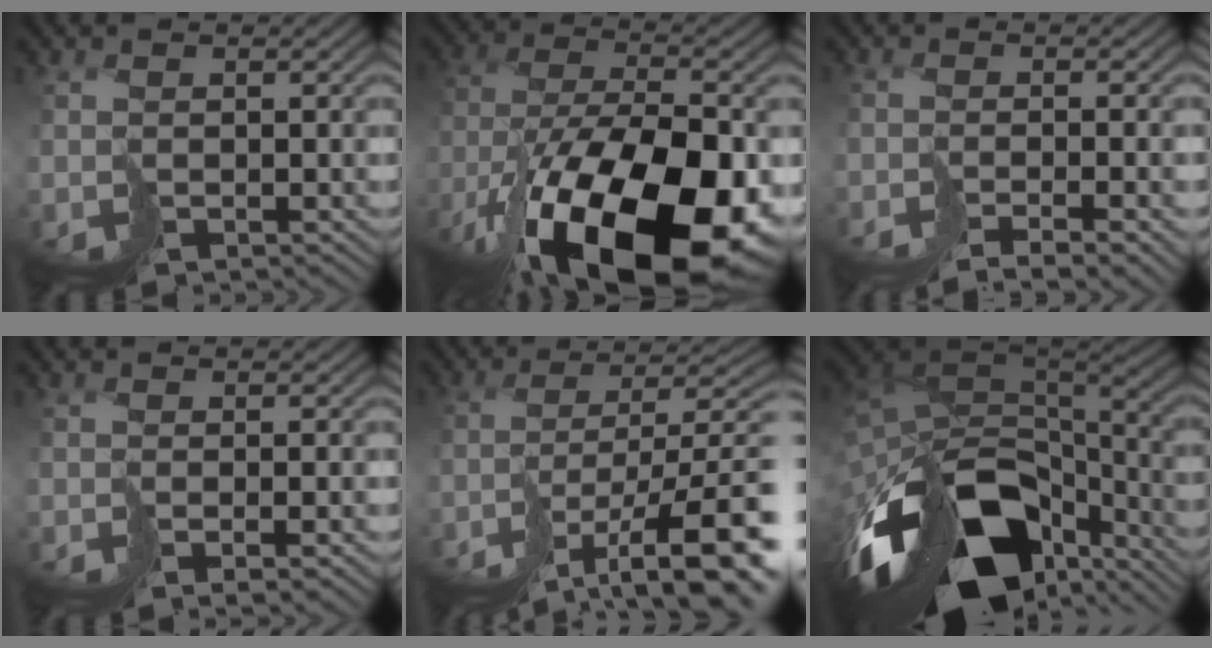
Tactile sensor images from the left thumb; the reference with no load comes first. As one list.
[{"total": 20.5, "force": [-11.3, 8.9, 14.6], "torque": [-0.244, -0.064, -0.161]}, {"total": 5.2, "force": [-3.9, 0.4, 3.3], "torque": [-0.046, -0.011, -0.065]}, {"total": 2.7, "force": [-1.6, 0.2, 2.1], "torque": [-0.026, -0.001, -0.024]}, {"total": 14.3, "force": [-8.4, 3.7, 11.0], "torque": [-0.156, -0.007, -0.132]}, {"total": 17.8, "force": [-10.0, 9.7, 11.1], "torque": [-0.249, -0.048, -0.128]}]